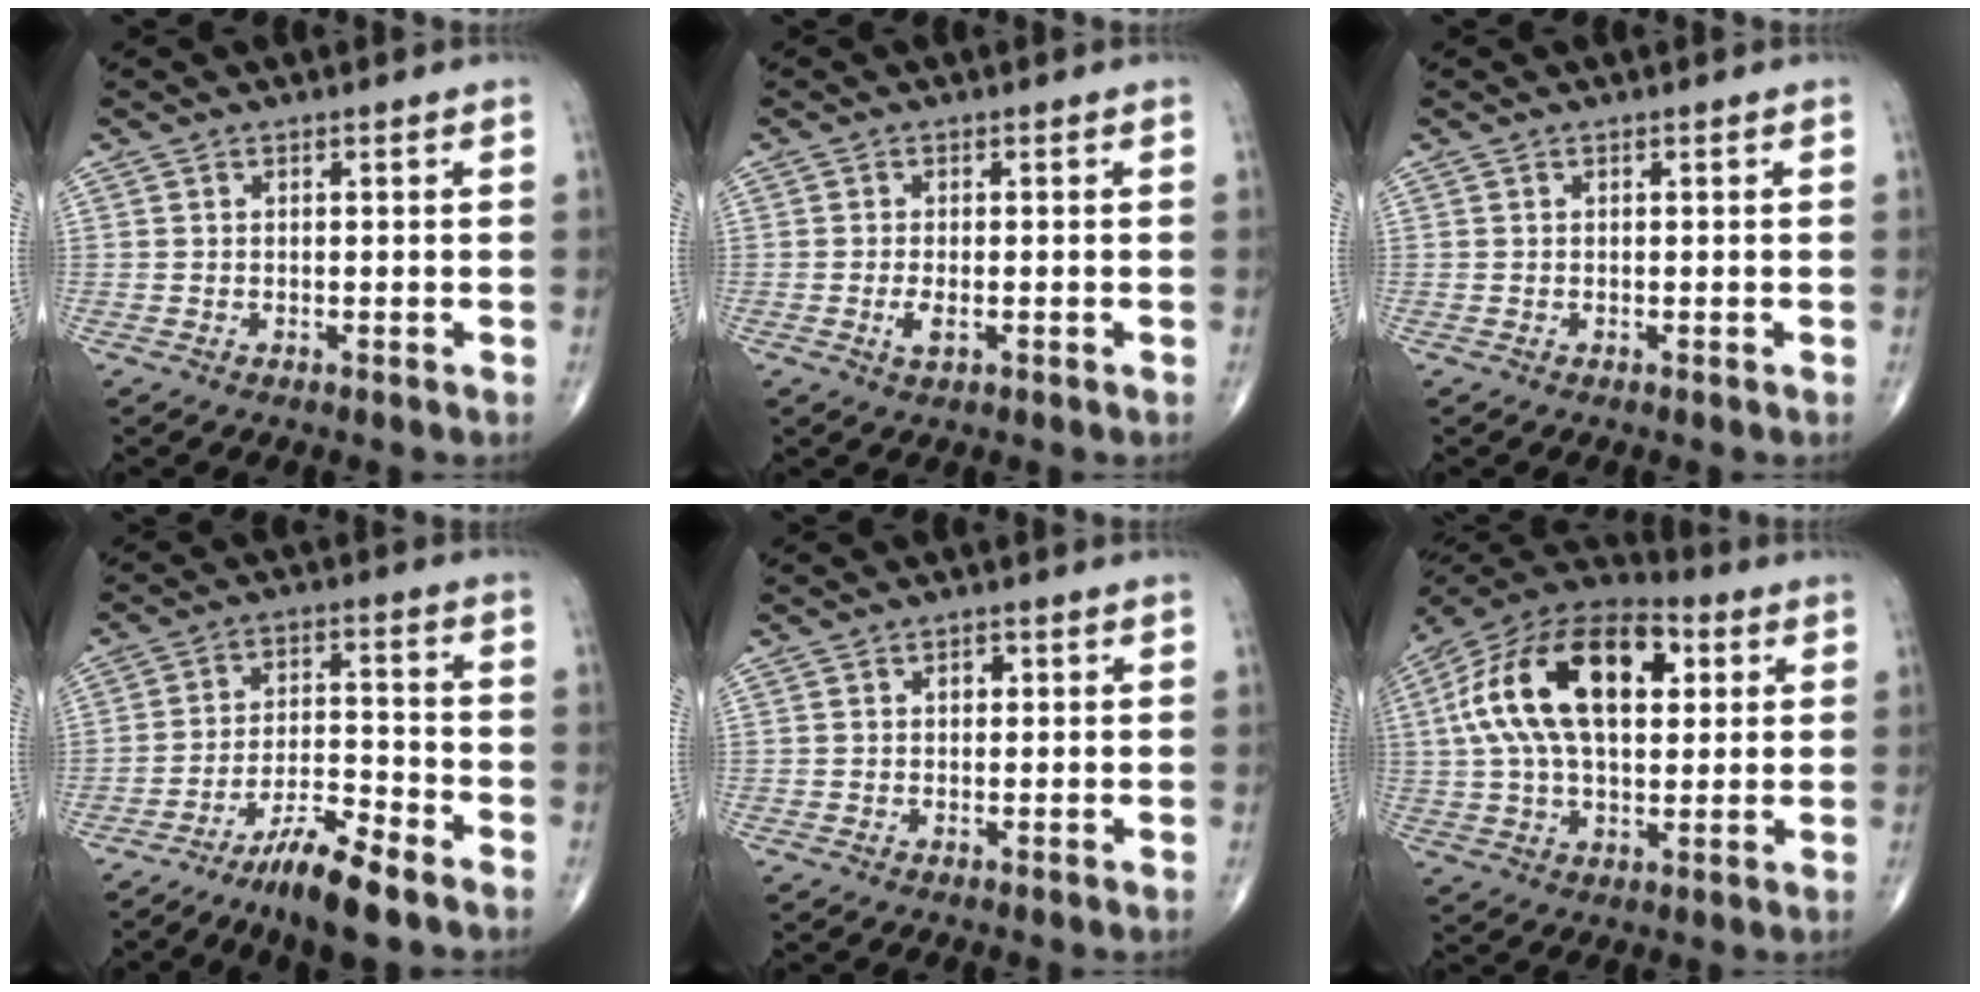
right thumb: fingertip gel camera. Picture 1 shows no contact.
{"total": 2.3, "force": [-0.6, 0.9, 2.1], "torque": [-0.044, -0.005, -0.011]}
{"total": 0.0}
{"total": 10.1, "force": [-7.4, 1.8, 6.7], "torque": [-0.123, 0.049, -0.131]}
{"total": 1.6, "force": [0.4, 1.2, 1.1], "torque": [-0.011, 0.003, 0.004]}
{"total": 23.6, "force": [5.5, 13.0, 19.0], "torque": [-0.341, 0.021, 0.085]}